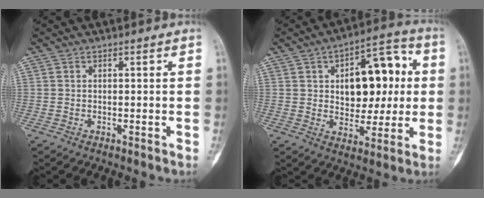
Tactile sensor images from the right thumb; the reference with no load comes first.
{"total": 15.9, "force": [2.6, 9.4, 12.6], "torque": [-0.126, 0.016, 0.038]}